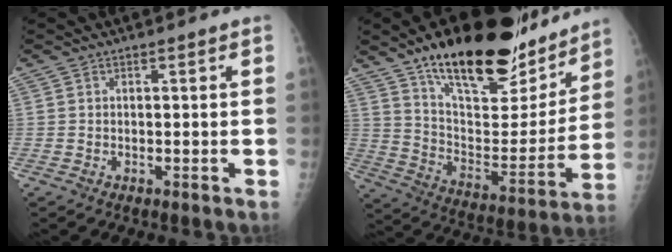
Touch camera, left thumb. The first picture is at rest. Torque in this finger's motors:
{"motor_torque": [0.65, 0.57, 1.38, -1.39, 0.15]}